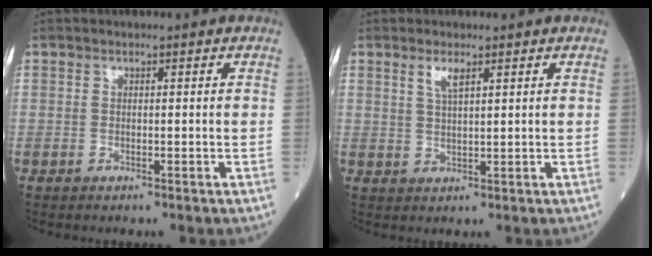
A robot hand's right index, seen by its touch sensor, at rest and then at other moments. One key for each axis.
{"total": 2.7, "fx": 1.6, "fy": 0.4, "fz": 2.1, "tx": -0.045, "ty": 0.000, "tz": 0.032}